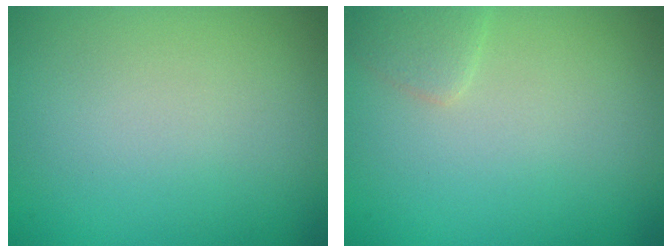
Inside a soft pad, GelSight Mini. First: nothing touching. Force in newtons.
{"total": 1.3, "press": 1.3, "slide": 0.0}